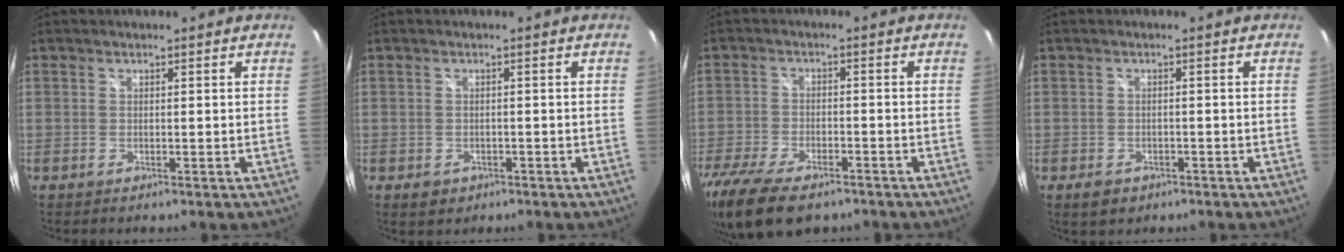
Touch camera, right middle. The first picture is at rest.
{"total": 2.8, "force": [-1.4, 2.2, 1.2], "torque": [-0.026, -0.004, -0.015]}
{"total": 16.7, "force": [-12.0, 7.0, 9.3], "torque": [-0.221, -0.047, -0.205]}
{"total": 3.4, "force": [-2.0, 2.3, 1.5], "torque": [-0.033, -0.006, -0.026]}